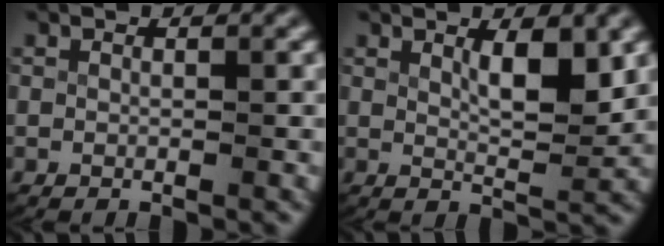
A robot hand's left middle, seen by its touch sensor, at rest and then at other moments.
{"total": 3.4, "force": [1.5, 0.7, 3.0], "torque": [-0.049, -0.019, 0.032]}